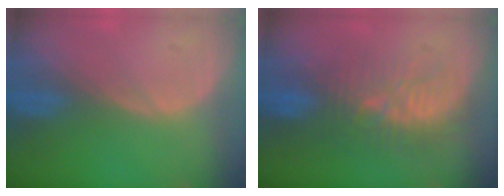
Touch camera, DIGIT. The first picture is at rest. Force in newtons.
{"total": 9.3, "press": 8.9, "slide": 2.5}